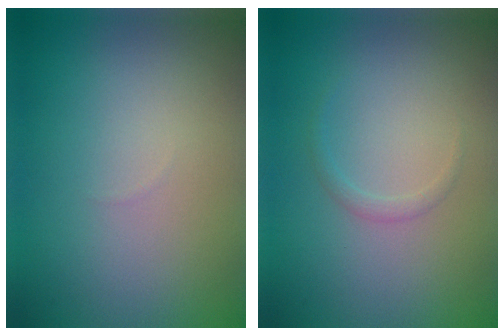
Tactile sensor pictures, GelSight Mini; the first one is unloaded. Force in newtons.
{"total": 0.8, "press": 0.8, "slide": 0.1}